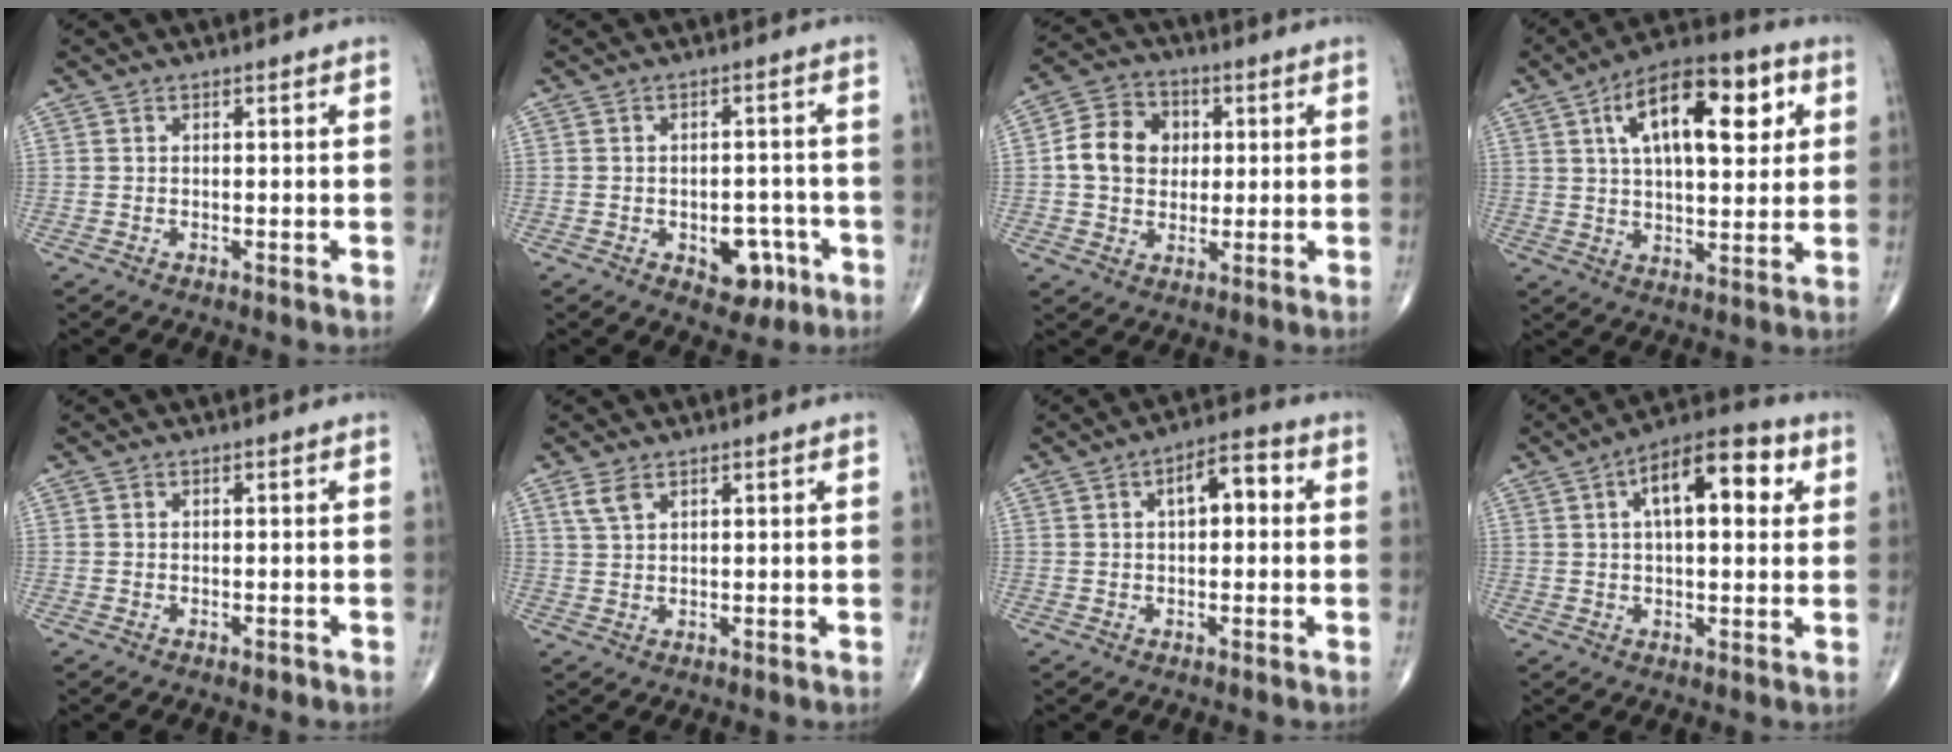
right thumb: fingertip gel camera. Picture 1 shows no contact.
{"total": 6.7, "force": [-2.7, 4.3, 4.3], "torque": [-0.026, 0.019, -0.028]}
{"total": 10.5, "force": [1.1, 8.7, 5.9], "torque": [-0.078, 0.011, 0.012]}
{"total": 19.0, "force": [6.3, 8.6, 15.8], "torque": [-0.220, 0.006, 0.093]}
{"total": 0.6, "force": [-0.4, 0.4, 0.4], "torque": [-0.004, -0.001, -0.005]}
{"total": 2.8, "force": [1.8, 1.3, 1.7], "torque": [-0.038, 0.001, 0.044]}
{"total": 6.6, "force": [1.3, 3.2, 5.5], "torque": [-0.073, 0.020, 0.012]}
{"total": 13.7, "force": [4.1, 6.1, 11.5], "torque": [-0.154, 0.021, 0.055]}